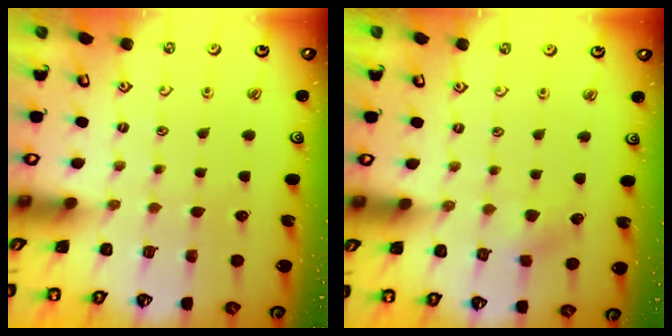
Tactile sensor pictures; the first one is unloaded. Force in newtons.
{"total": 2.9, "press": 2.9, "slide": 0.3}